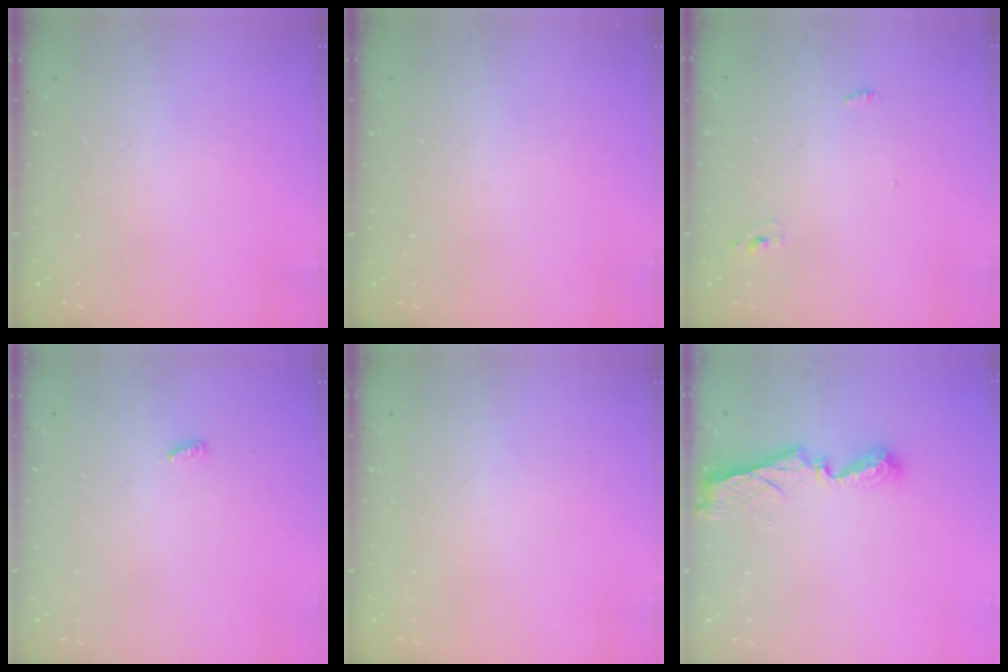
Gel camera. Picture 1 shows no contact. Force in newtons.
{"total": 0.0}
{"total": 2.9, "press": 2.7, "slide": 1.0}
{"total": 3.5, "press": 3.4, "slide": 0.6}
{"total": 0.0}
{"total": 7.8, "press": 7.8, "slide": 0.5}